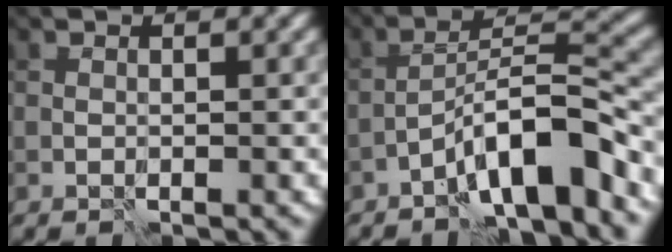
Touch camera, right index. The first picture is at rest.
{"total": 7.2, "force": [-4.5, 1.4, 5.5], "torque": [-0.091, 0.021, -0.077]}